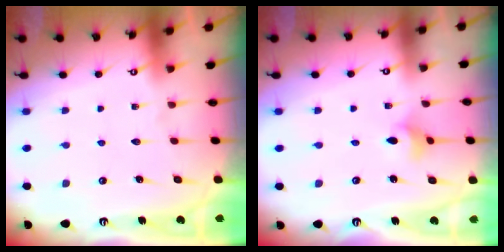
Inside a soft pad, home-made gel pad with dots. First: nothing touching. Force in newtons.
{"total": 3.6, "press": 3.5, "slide": 0.6}